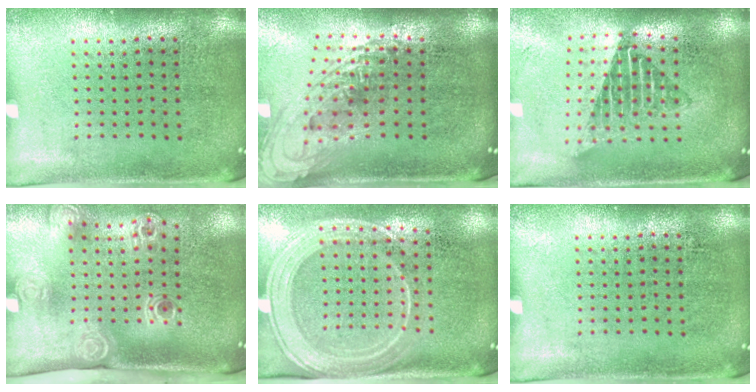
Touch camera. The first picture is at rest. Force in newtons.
{"total": 1.8, "press": 1.4, "slide": 1.2}
{"total": 1.8, "press": 1.4, "slide": 1.0}
{"total": 2.1, "press": 1.5, "slide": 1.5}
{"total": 2.1, "press": 1.8, "slide": 1.1}
{"total": 0.0}